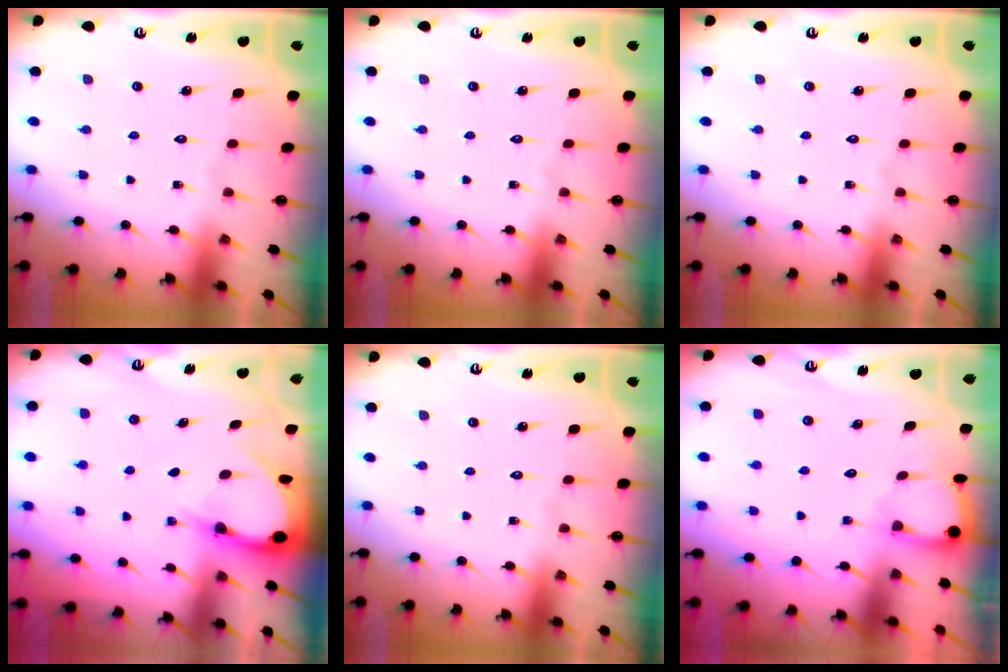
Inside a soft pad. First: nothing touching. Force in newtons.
{"total": 0.0}
{"total": 0.0}
{"total": 3.3, "press": 3.3, "slide": 0.2}
{"total": 0.0}
{"total": 2.8, "press": 2.8, "slide": 0.1}